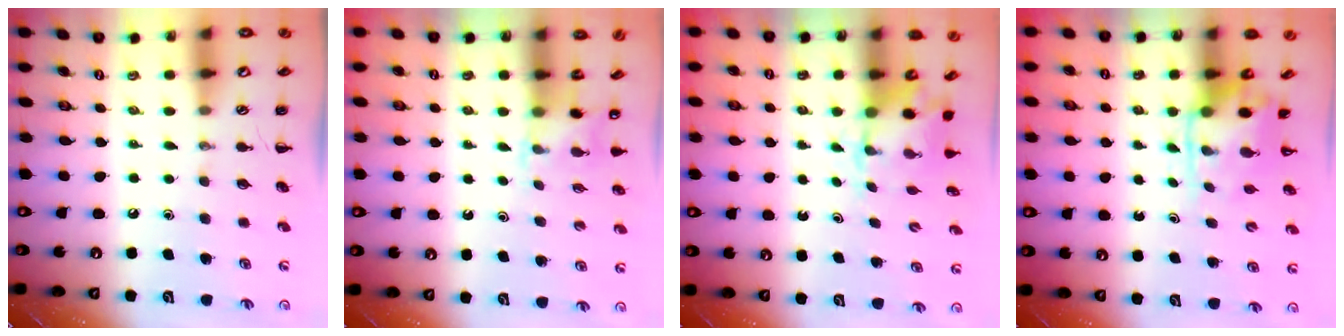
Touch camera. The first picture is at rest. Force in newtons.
{"total": 2.5, "press": 2.4, "slide": 0.9}
{"total": 4.1, "press": 4.1, "slide": 0.4}
{"total": 3.5, "press": 3.4, "slide": 0.7}